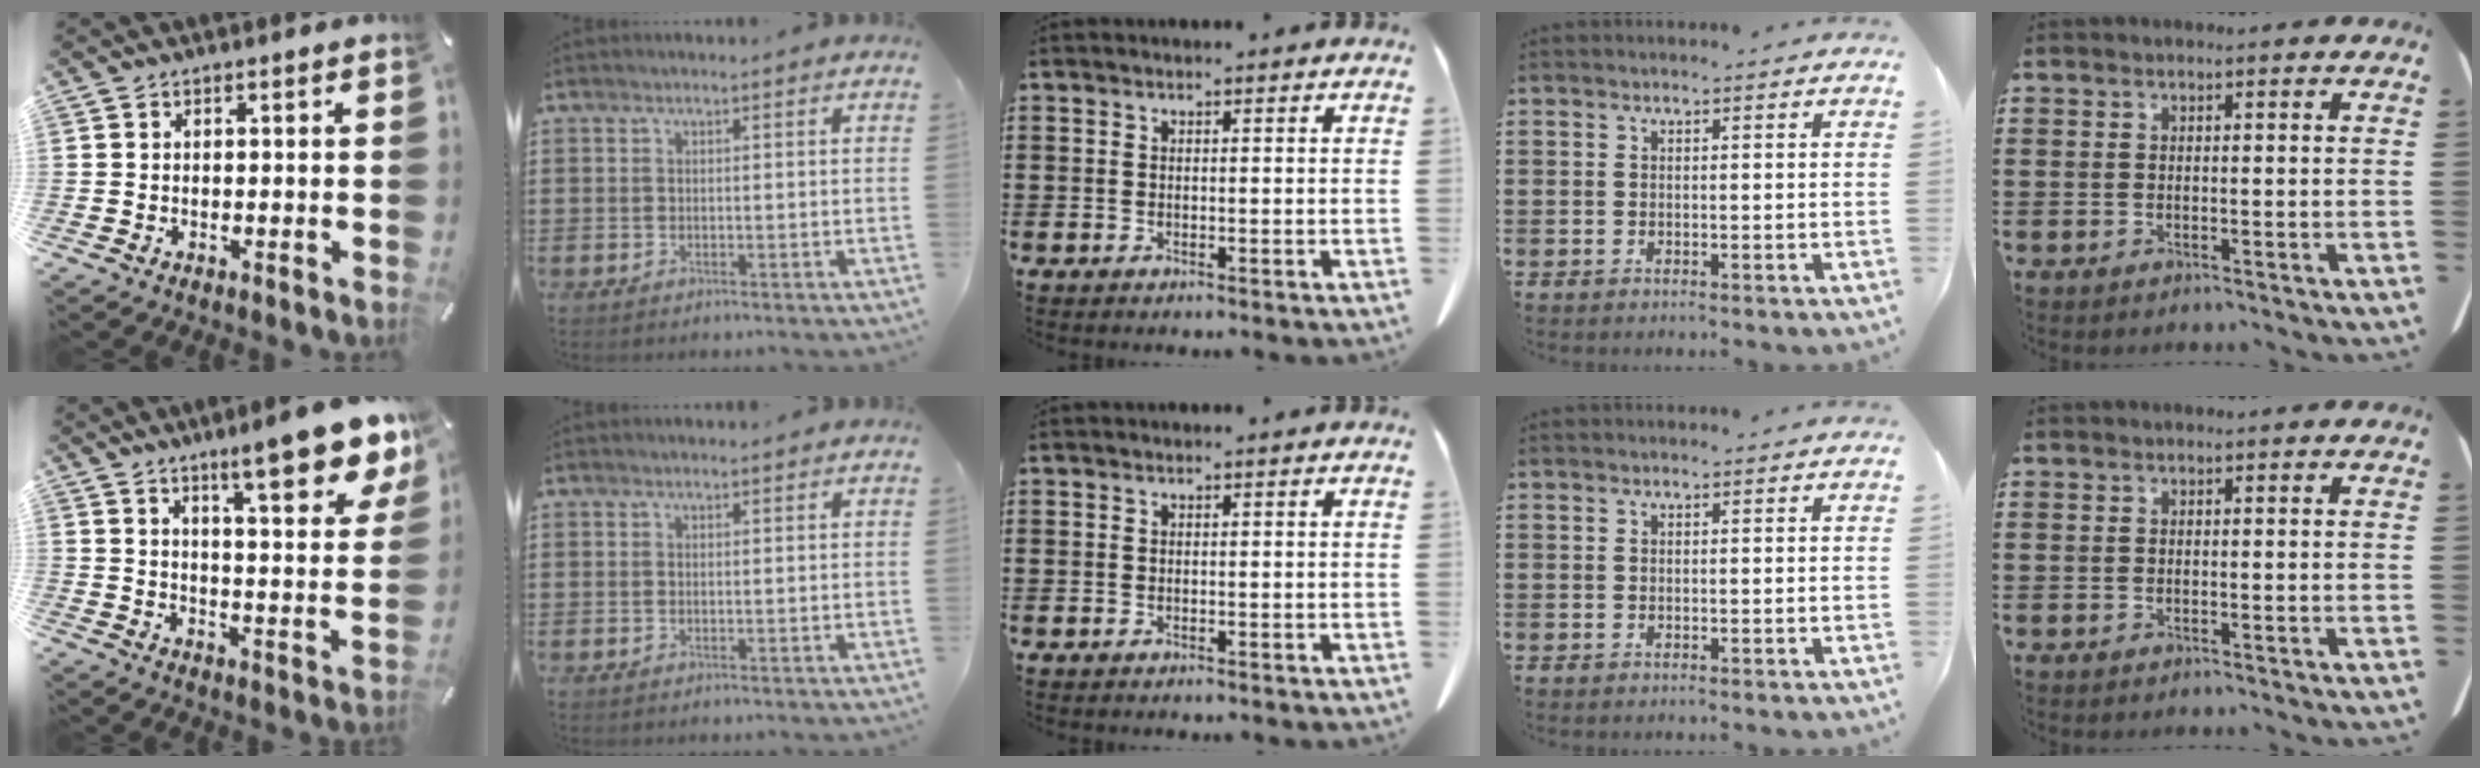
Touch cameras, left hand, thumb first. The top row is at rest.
{"thumb": {"total": 15.3, "force": [11.4, 3.5, 9.7], "torque": [-0.137, -0.080, 0.185]}}